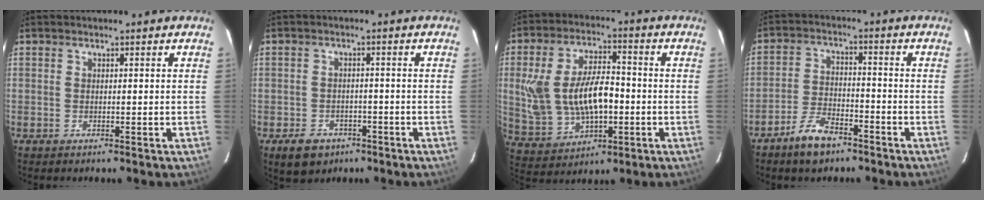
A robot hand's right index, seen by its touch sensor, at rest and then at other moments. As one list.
[{"total": 6.4, "force": [-3.6, 4.8, 2.3], "torque": [-0.057, 0.010, -0.044]}, {"total": 15.7, "force": [-1.0, 8.7, 13.0], "torque": [-0.272, 0.008, 0.005]}, {"total": 7.5, "force": [-5.5, 3.2, 3.9], "torque": [-0.093, 0.004, -0.101]}]